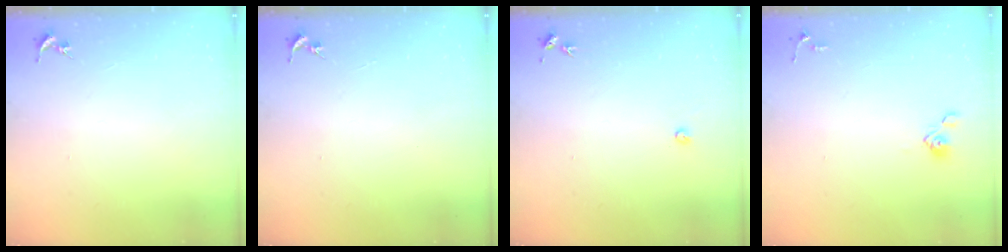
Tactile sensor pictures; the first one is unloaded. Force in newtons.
{"total": 0.0}
{"total": 2.4, "press": 2.4, "slide": 0.3}
{"total": 3.9, "press": 3.6, "slide": 1.5}